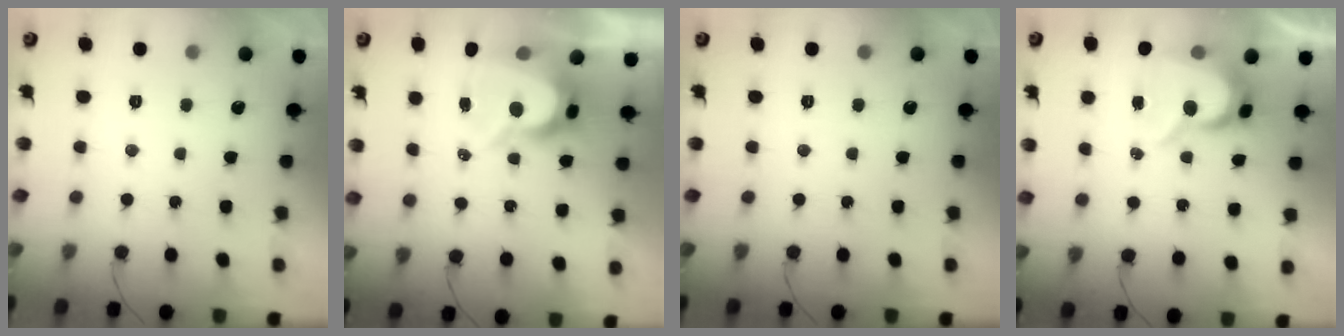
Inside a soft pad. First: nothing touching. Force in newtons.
{"total": 10.1, "press": 10.1, "slide": 0.7}
{"total": 0.0}
{"total": 10.7, "press": 10.7, "slide": 0.9}